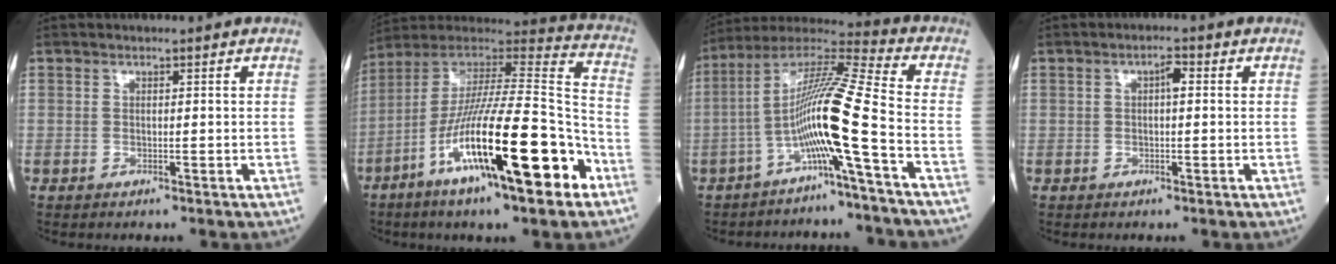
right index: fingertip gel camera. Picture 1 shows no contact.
{"total": 24.5, "force": [-10.5, 2.7, 22.0], "torque": [-0.370, -0.030, -0.177]}
{"total": 12.6, "force": [-4.4, -1.7, 11.7], "torque": [-0.228, 0.015, -0.088]}
{"total": 1.9, "force": [0.2, 0.6, 1.8], "torque": [-0.028, 0.006, 0.003]}